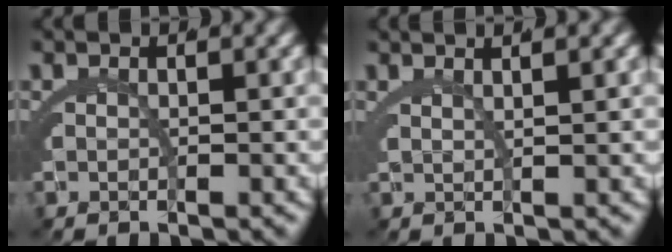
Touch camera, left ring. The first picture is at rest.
{"total": 2.7, "force": [2.2, -0.4, 1.5], "torque": [-0.010, 0.010, 0.036]}